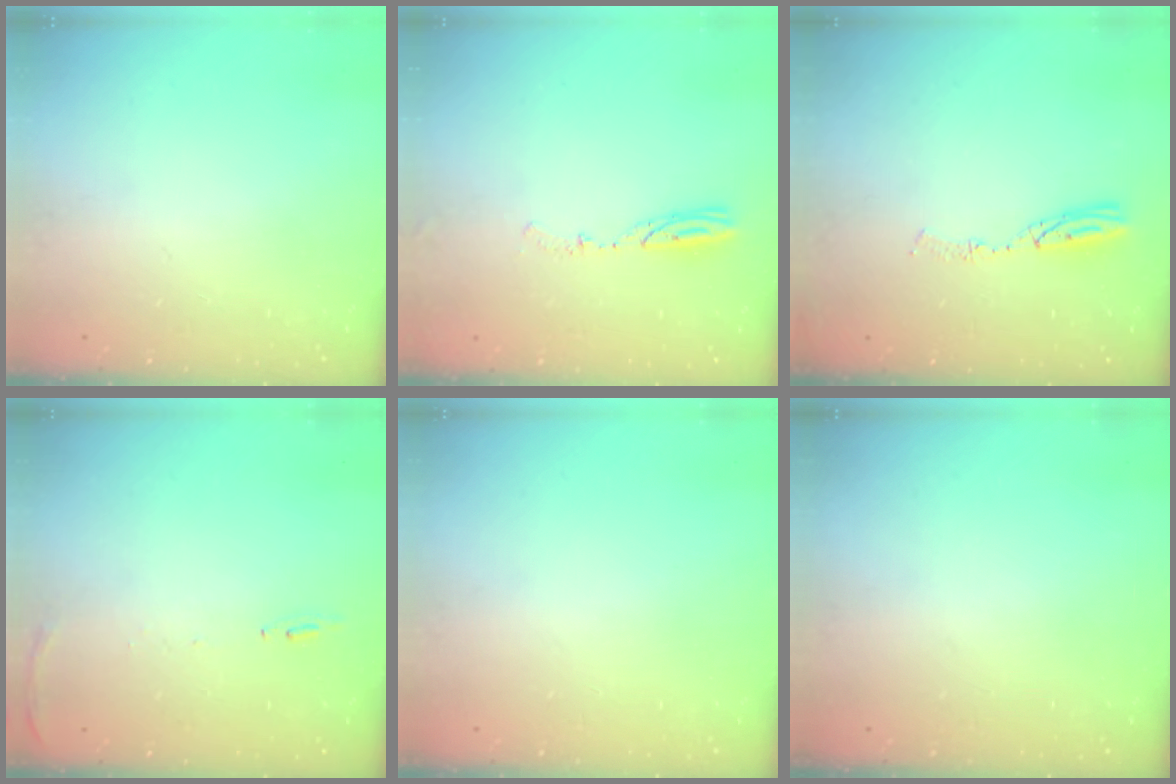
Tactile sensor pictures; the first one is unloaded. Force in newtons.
{"total": 4.5, "press": 4.3, "slide": 1.0}
{"total": 5.0, "press": 5.0, "slide": 0.2}
{"total": 6.1, "press": 6.0, "slide": 0.9}
{"total": 15.1, "press": 2.1, "slide": 14.9}
{"total": 0.0}